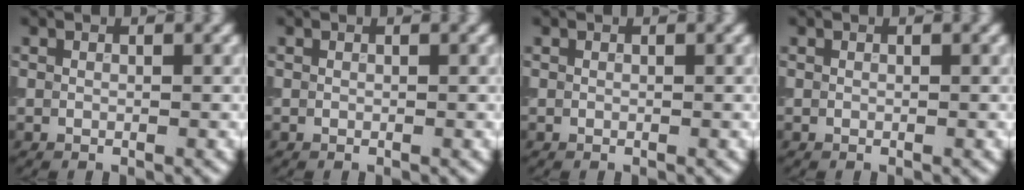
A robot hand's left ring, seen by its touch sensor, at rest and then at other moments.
{"total": 0.0}
{"total": 0.0}
{"total": 0.0}